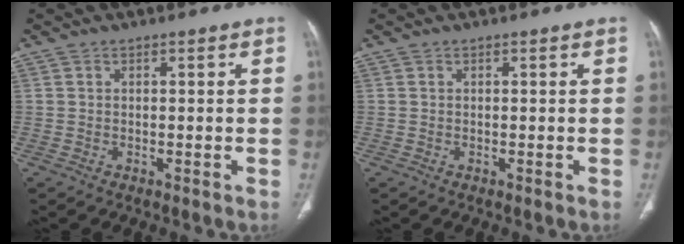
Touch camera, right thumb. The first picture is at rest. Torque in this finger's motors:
{"motor_torque": [0.00, 0.00, -0.02, -0.02, 0.00]}